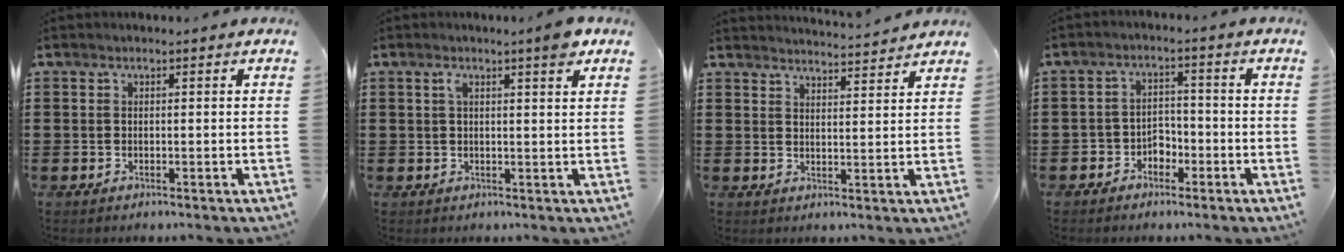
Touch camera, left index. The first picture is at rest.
{"total": 3.6, "force": [2.3, 0.3, 2.8], "torque": [-0.053, -0.001, 0.038]}
{"total": 3.4, "force": [3.3, -0.6, 0.1], "torque": [-0.013, -0.021, 0.058]}
{"total": 3.0, "force": [-2.4, 1.8, 0.4], "torque": [-0.016, 0.007, -0.053]}